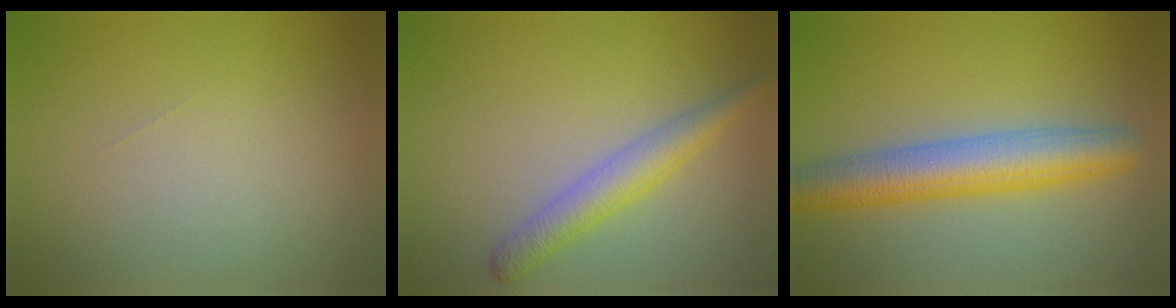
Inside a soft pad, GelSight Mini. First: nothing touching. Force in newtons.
{"total": 3.1, "press": 3.1, "slide": 0.1}
{"total": 5.9, "press": 5.9, "slide": 0.3}